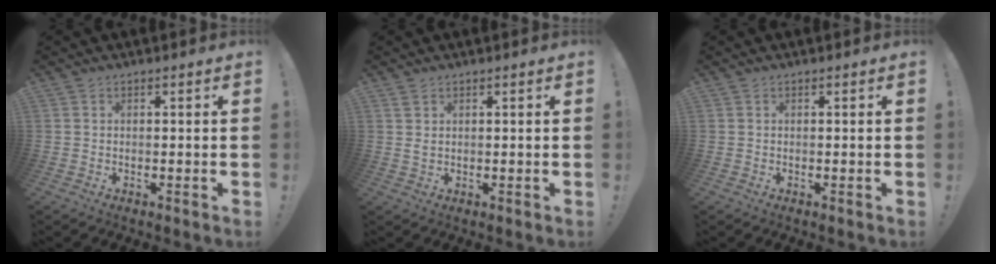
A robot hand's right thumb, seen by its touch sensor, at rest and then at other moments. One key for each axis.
{"total": 1.6, "fx": 1.0, "fy": 0.7, "fz": 1.1, "tx": -0.010, "ty": -0.005, "tz": 0.015}
{"total": 0.0}